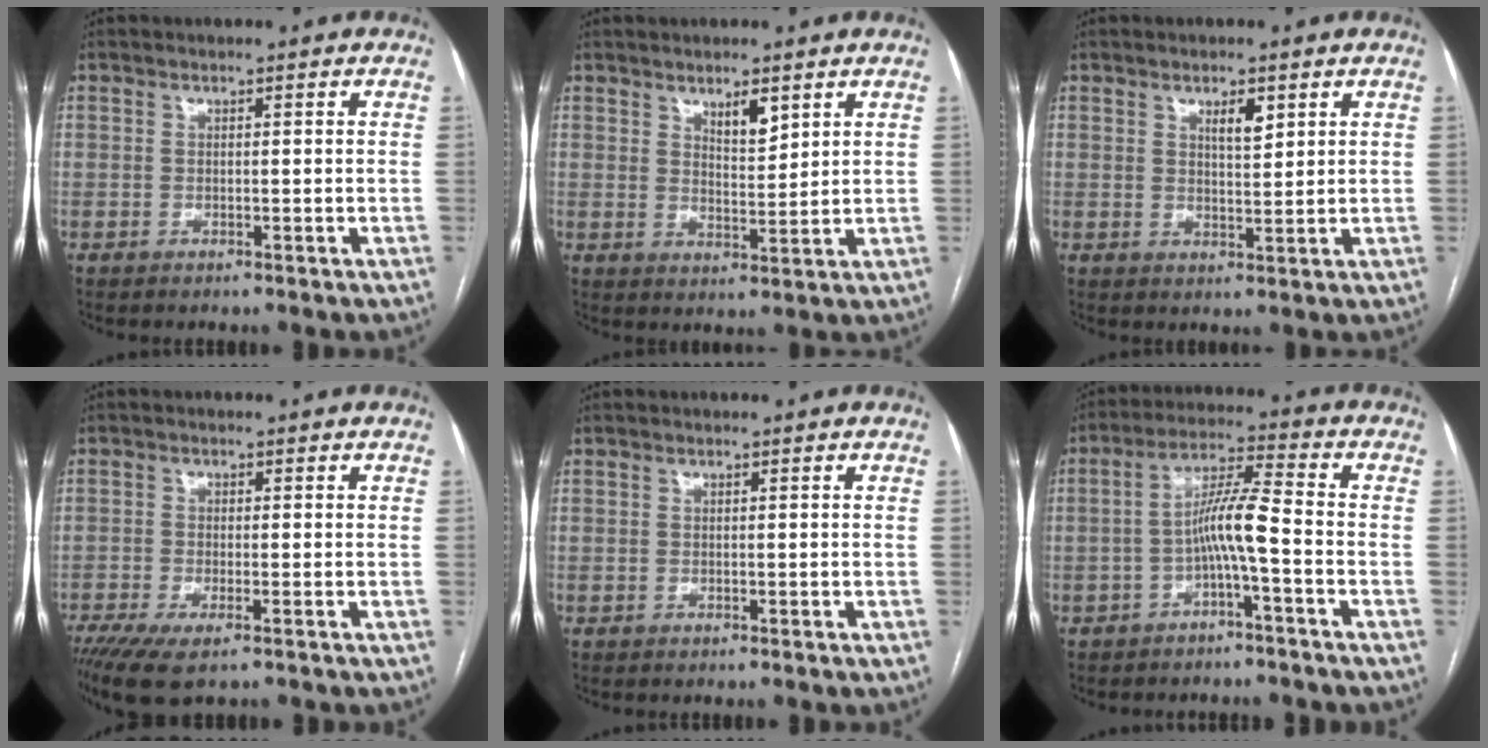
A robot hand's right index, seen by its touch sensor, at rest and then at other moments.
{"total": 4.0, "force": [2.6, 1.2, 2.8], "torque": [-0.050, -0.005, 0.046]}
{"total": 3.2, "force": [1.7, 0.9, 2.5], "torque": [-0.043, -0.002, 0.030]}
{"total": 6.5, "force": [-4.1, 1.7, 4.7], "torque": [-0.085, -0.018, -0.070]}
{"total": 0.0}
{"total": 6.8, "force": [-2.1, -0.1, 6.4], "torque": [-0.120, 0.021, -0.040]}